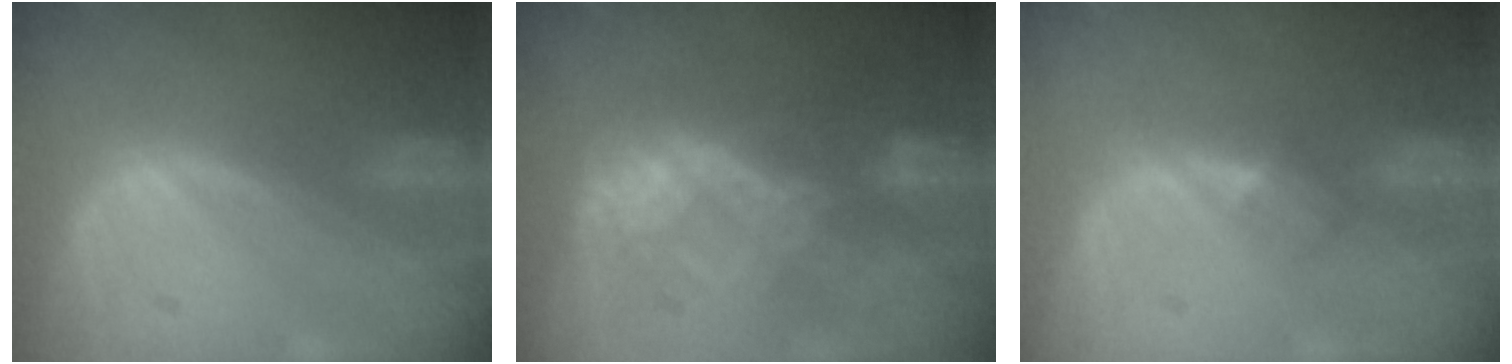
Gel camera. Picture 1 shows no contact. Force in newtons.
{"total": 7.1, "press": 6.9, "slide": 1.7}
{"total": 2.0, "press": 1.6, "slide": 1.1}